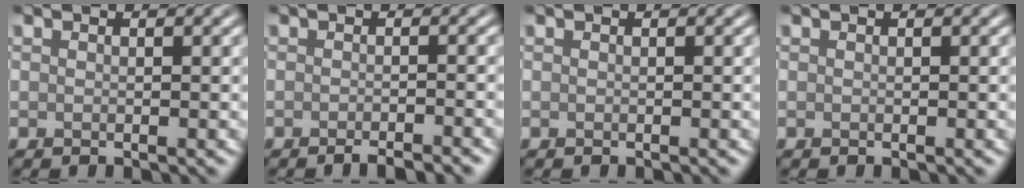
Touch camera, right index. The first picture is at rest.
{"total": 2.1, "force": [-1.7, 0.3, 1.2], "torque": [-0.005, 0.001, -0.027]}
{"total": 0.0}
{"total": 0.0}